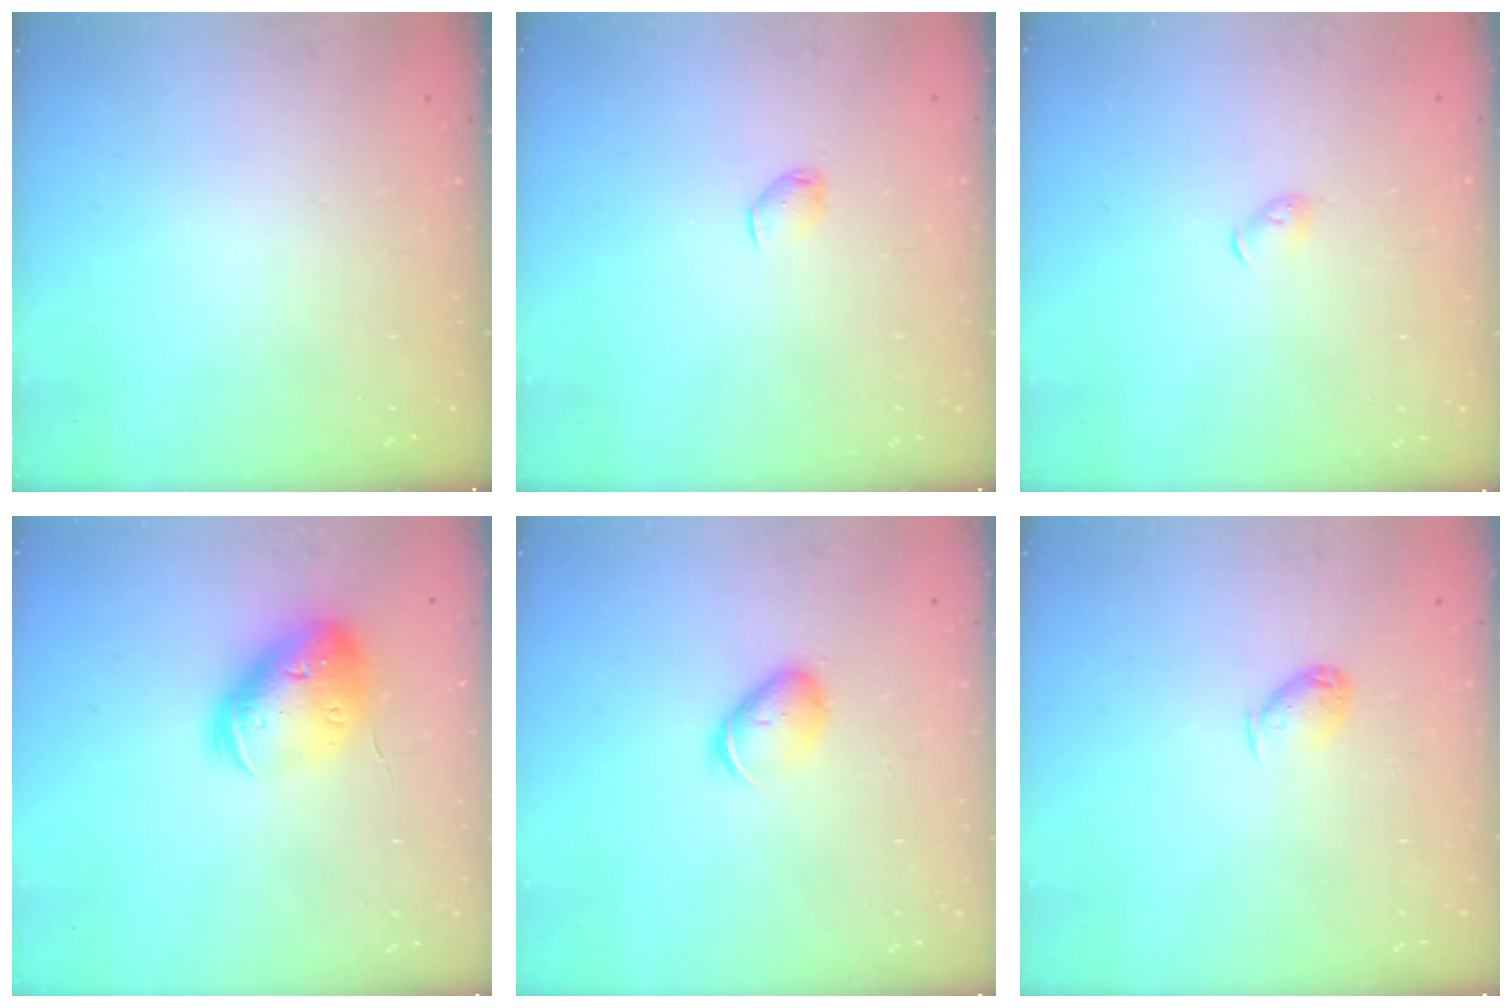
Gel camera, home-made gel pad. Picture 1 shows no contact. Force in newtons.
{"total": 3.2, "press": 3.1, "slide": 0.6}
{"total": 3.5, "press": 3.5, "slide": 0.6}
{"total": 17.6, "press": 17.3, "slide": 2.9}
{"total": 6.8, "press": 6.8, "slide": 0.8}
{"total": 6.0, "press": 5.9, "slide": 0.9}